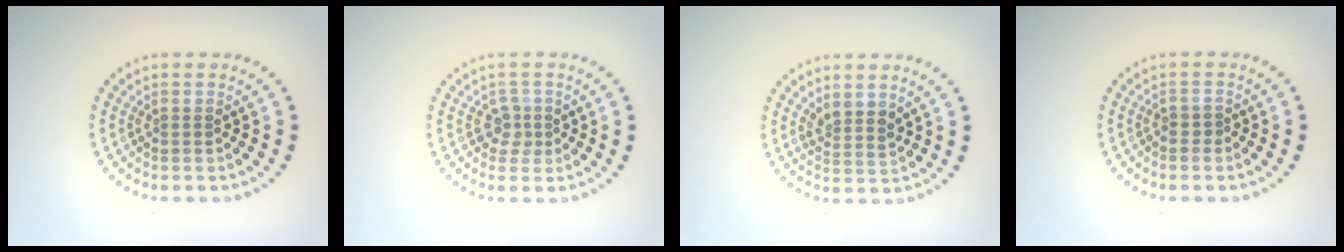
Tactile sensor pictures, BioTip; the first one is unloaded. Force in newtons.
{"total": 1.6, "press": 1.3, "slide": 1.0}
{"total": 2.0, "press": 1.6, "slide": 1.2}
{"total": 0.8, "press": 0.4, "slide": 0.7}